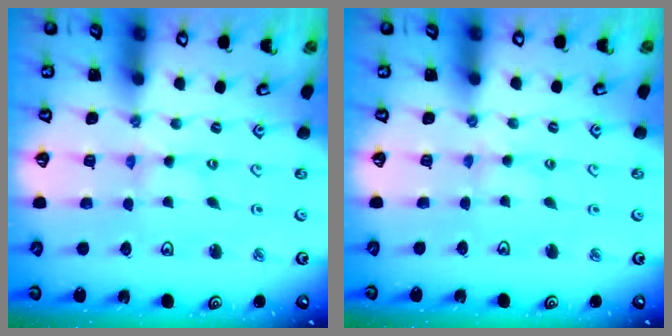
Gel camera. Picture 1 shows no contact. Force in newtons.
{"total": 1.7, "press": 1.7, "slide": 0.4}